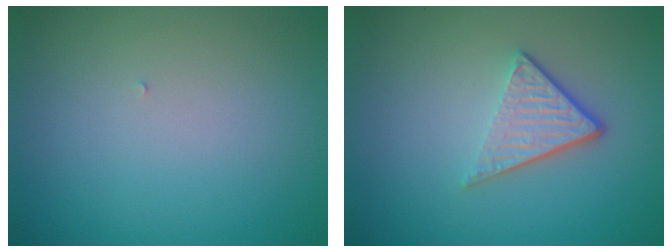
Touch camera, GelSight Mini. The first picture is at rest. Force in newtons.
{"total": 3.7, "press": 2.6, "slide": 2.6}